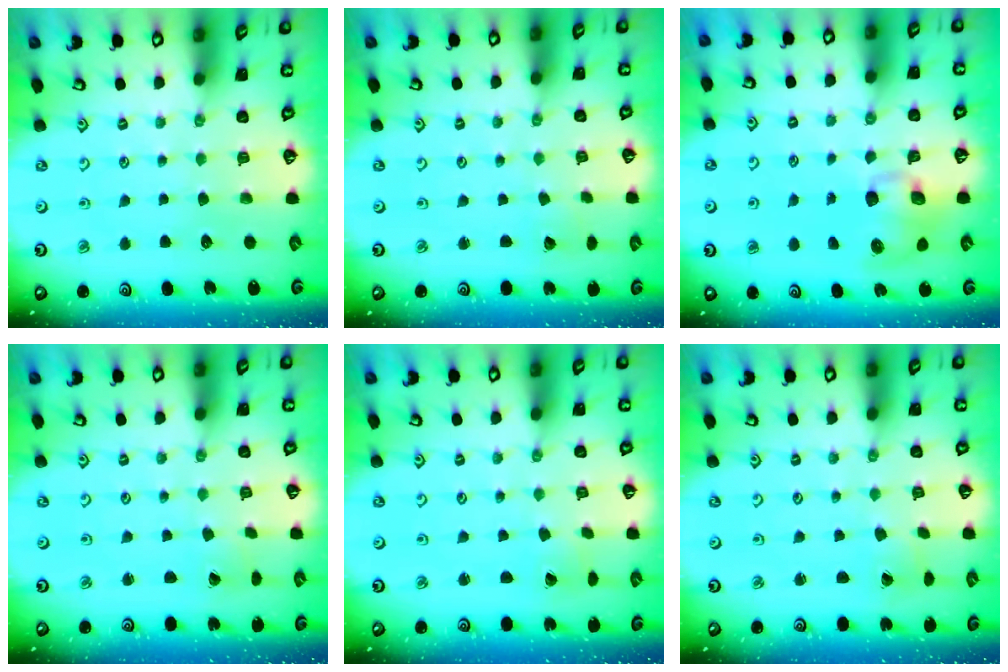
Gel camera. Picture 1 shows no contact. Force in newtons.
{"total": 2.4, "press": 2.4, "slide": 0.2}
{"total": 9.0, "press": 8.9, "slide": 1.3}
{"total": 1.5, "press": 1.5, "slide": 0.1}
{"total": 1.5, "press": 1.5, "slide": 0.0}
{"total": 0.7, "press": 0.7, "slide": 0.1}